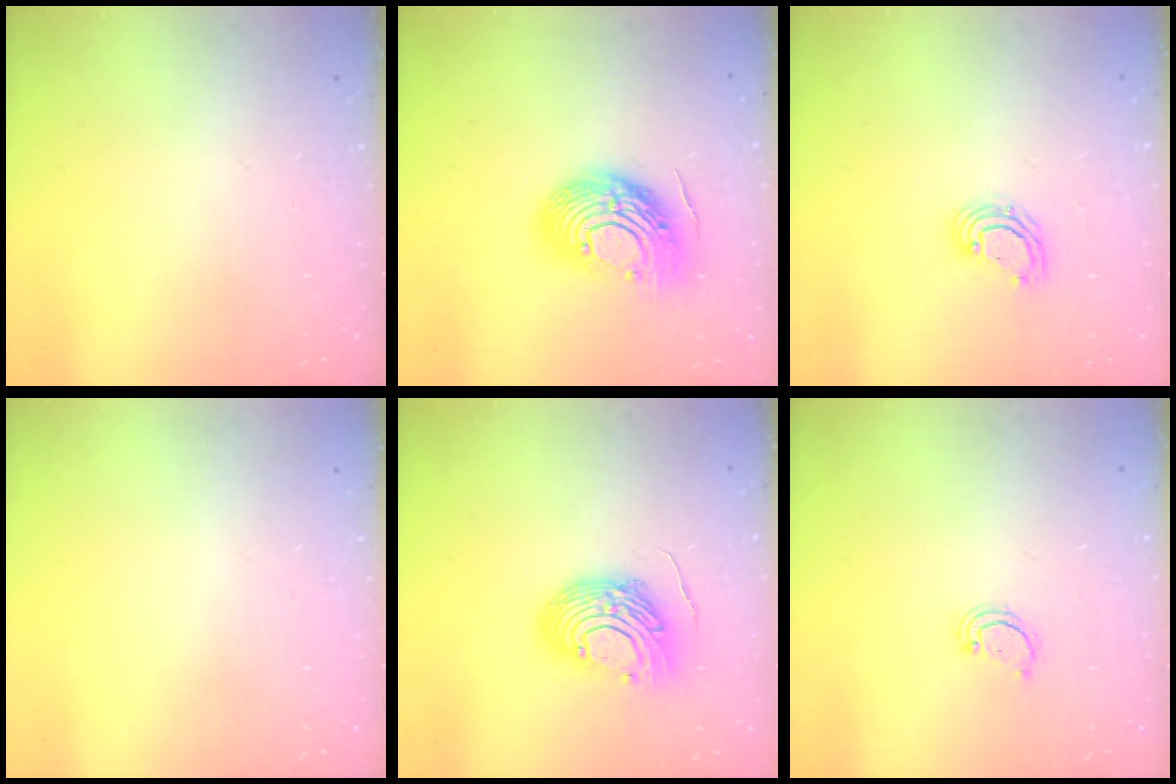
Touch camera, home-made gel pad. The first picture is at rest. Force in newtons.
{"total": 16.9, "press": 16.9, "slide": 1.2}
{"total": 6.3, "press": 6.3, "slide": 0.6}
{"total": 0.0}
{"total": 12.9, "press": 12.9, "slide": 1.2}
{"total": 2.2, "press": 2.2, "slide": 0.2}